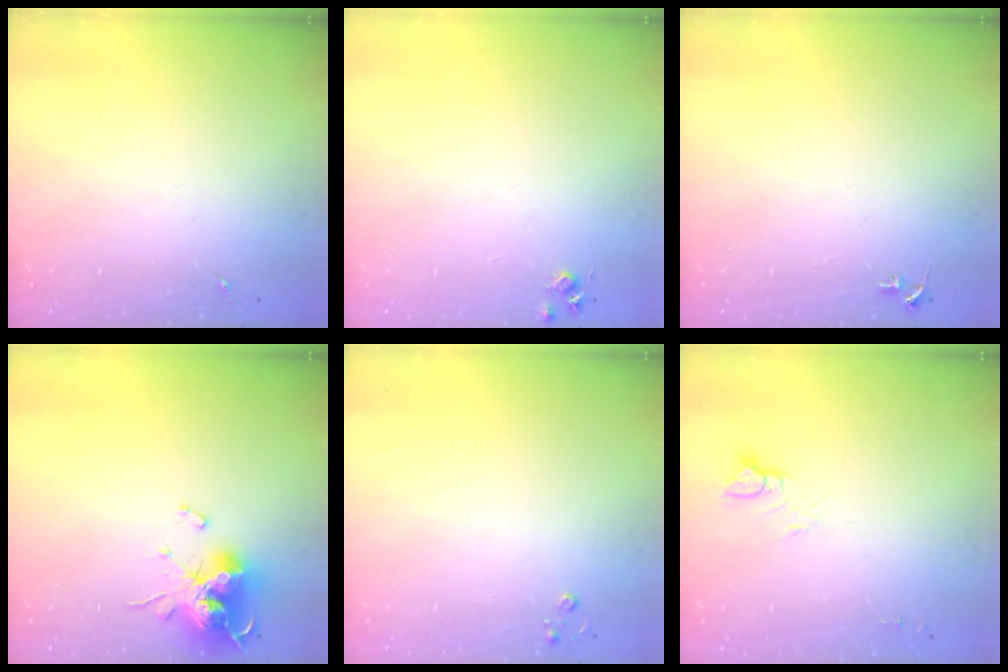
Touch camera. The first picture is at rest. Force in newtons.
{"total": 4.4, "press": 4.4, "slide": 0.5}
{"total": 3.1, "press": 3.1, "slide": 0.3}
{"total": 15.7, "press": 15.7, "slide": 0.1}
{"total": 2.6, "press": 2.6, "slide": 0.3}
{"total": 5.3, "press": 5.3, "slide": 0.5}